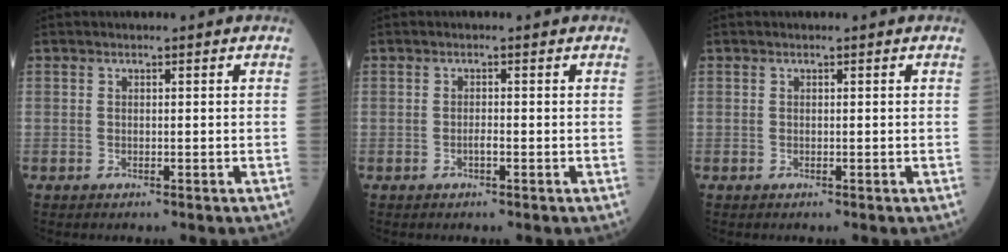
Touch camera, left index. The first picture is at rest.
{"total": 0.8, "force": [-0.4, 0.1, 0.7], "torque": [-0.013, 0.001, -0.007]}
{"total": 0.0}